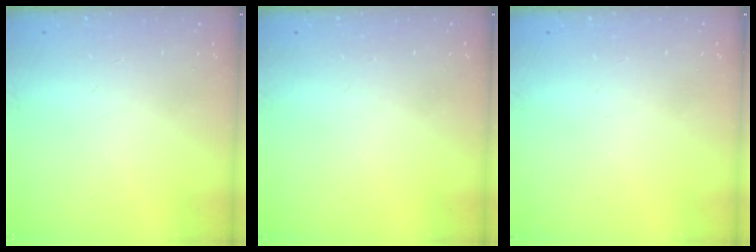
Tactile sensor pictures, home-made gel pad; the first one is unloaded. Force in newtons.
{"total": 0.0}
{"total": 0.0}